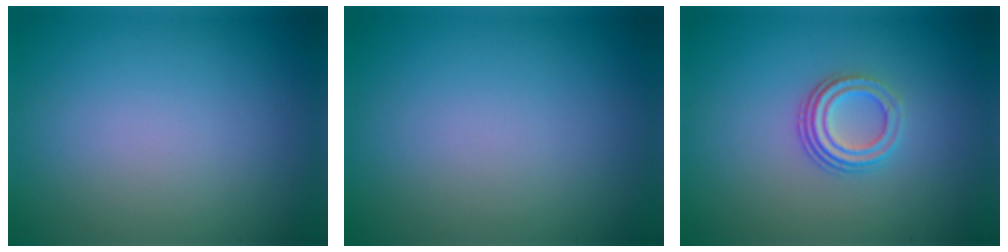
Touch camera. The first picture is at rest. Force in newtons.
{"total": 0.0}
{"total": 3.0, "press": 2.2, "slide": 2.0}